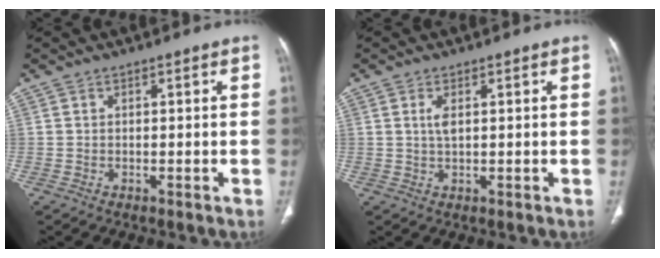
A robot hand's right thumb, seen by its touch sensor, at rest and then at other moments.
{"total": 2.2, "force": [0.7, 0.8, 1.9], "torque": [-0.044, -0.001, 0.018]}